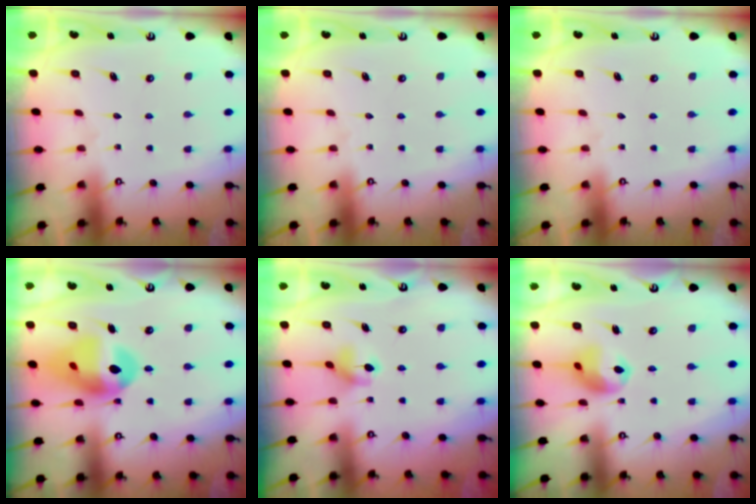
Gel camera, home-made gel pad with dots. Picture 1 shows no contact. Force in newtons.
{"total": 0.0}
{"total": 0.0}
{"total": 17.3, "press": 17.2, "slide": 1.9}
{"total": 5.8, "press": 5.7, "slide": 0.9}
{"total": 10.3, "press": 10.2, "slide": 0.8}